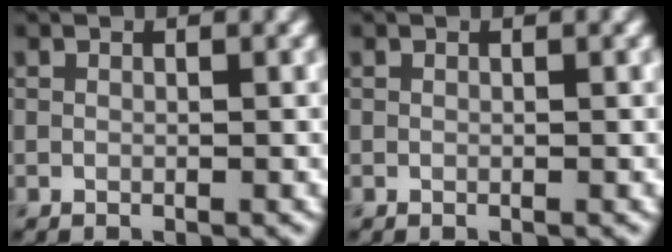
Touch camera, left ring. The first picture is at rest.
{"total": 0.0}